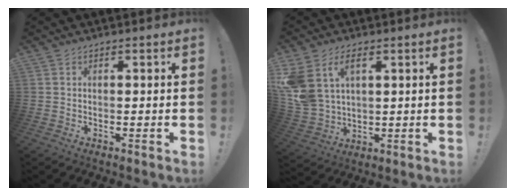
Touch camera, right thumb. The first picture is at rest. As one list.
[{"total": 10.9, "force": [5.0, 7.2, 6.6], "torque": [-0.150, -0.022, 0.098]}]